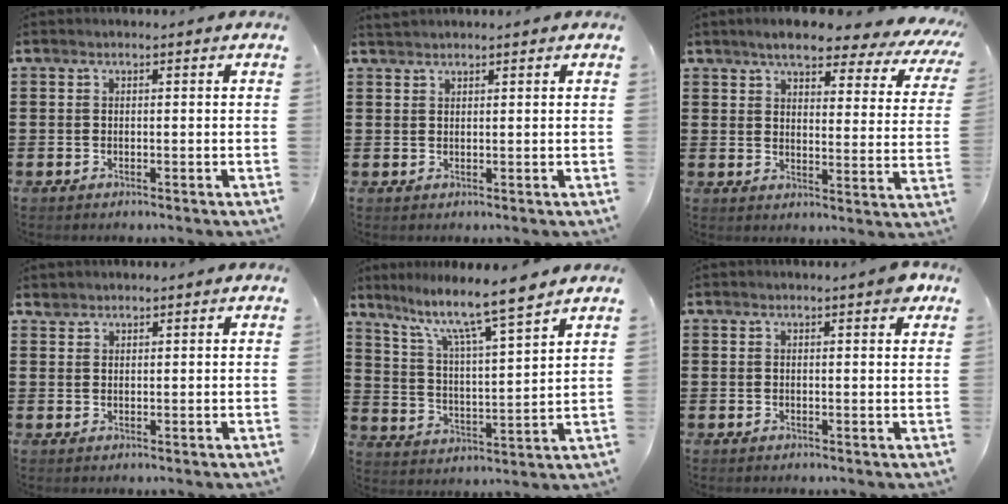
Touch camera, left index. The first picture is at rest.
{"total": 1.3, "force": [1.2, 0.0, 0.3], "torque": [-0.007, 0.001, 0.024]}
{"total": 5.9, "force": [5.1, 1.2, 2.7], "torque": [-0.060, -0.029, 0.081]}
{"total": 1.3, "force": [1.2, 0.4, 0.0], "torque": [-0.004, 0.000, 0.025]}
{"total": 8.9, "force": [7.1, 0.3, 5.3], "torque": [-0.120, -0.045, 0.115]}
{"total": 1.8, "force": [1.3, 0.2, 1.3], "torque": [-0.020, 0.000, 0.021]}